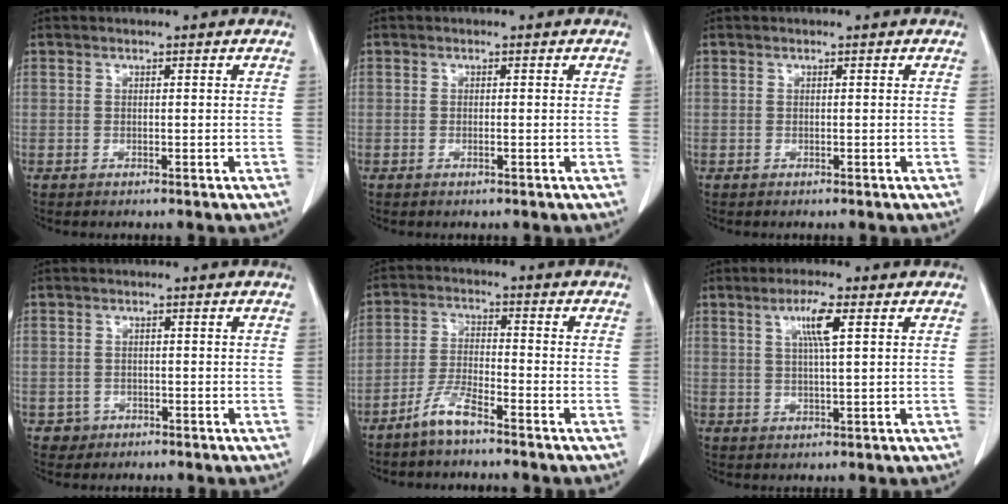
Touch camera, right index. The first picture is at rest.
{"total": 0.5, "force": [-0.2, 0.0, 0.5], "torque": [-0.011, -0.001, -0.002]}
{"total": 0.0}
{"total": 2.0, "force": [-1.0, 1.7, -0.2], "torque": [0.006, 0.010, -0.016]}
{"total": 5.3, "force": [-4.1, 0.6, 3.3], "torque": [-0.074, -0.006, -0.086]}
{"total": 4.9, "force": [1.8, 0.0, 4.5], "torque": [-0.083, 0.001, 0.033]}